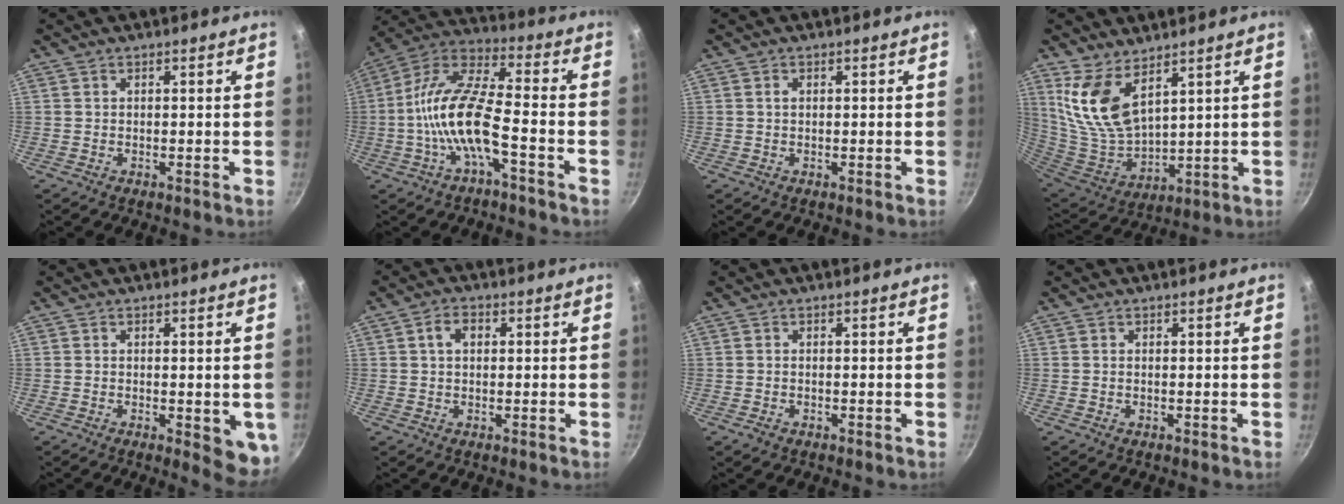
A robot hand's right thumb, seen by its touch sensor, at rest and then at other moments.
{"total": 14.3, "force": [-4.3, 4.6, 12.8], "torque": [-0.252, 0.046, -0.096]}
{"total": 0.7, "force": [0.1, 0.5, 0.5], "torque": [-0.008, 0.003, 0.003]}
{"total": 12.2, "force": [7.0, 5.8, 8.2], "torque": [-0.150, -0.065, 0.156]}
{"total": 6.5, "force": [-1.2, 2.4, 5.9], "torque": [-0.058, -0.007, -0.011]}
{"total": 3.4, "force": [0.7, 2.3, 2.4], "torque": [-0.031, 0.008, 0.008]}
{"total": 1.1, "force": [-0.7, 0.7, 0.6], "torque": [-0.013, 0.001, -0.010]}
{"total": 0.0}